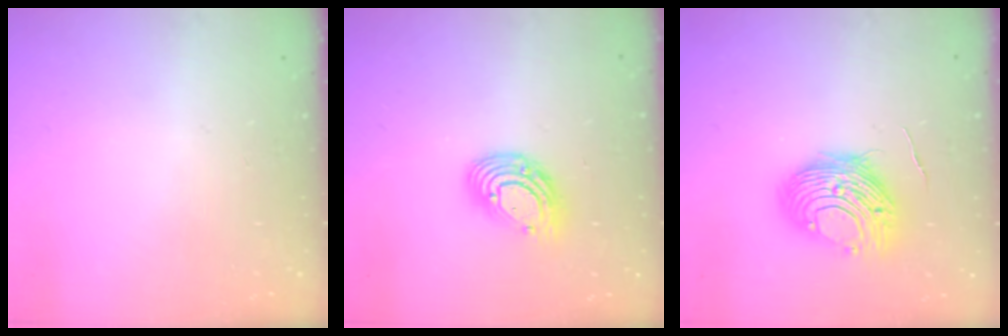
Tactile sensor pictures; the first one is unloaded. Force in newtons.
{"total": 10.7, "press": 10.7, "slide": 0.8}
{"total": 11.5, "press": 11.4, "slide": 1.1}